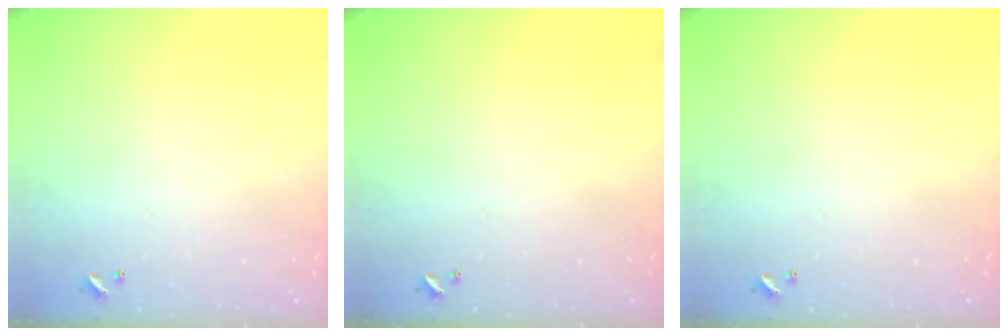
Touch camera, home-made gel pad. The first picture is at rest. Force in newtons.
{"total": 0.0}
{"total": 0.0}